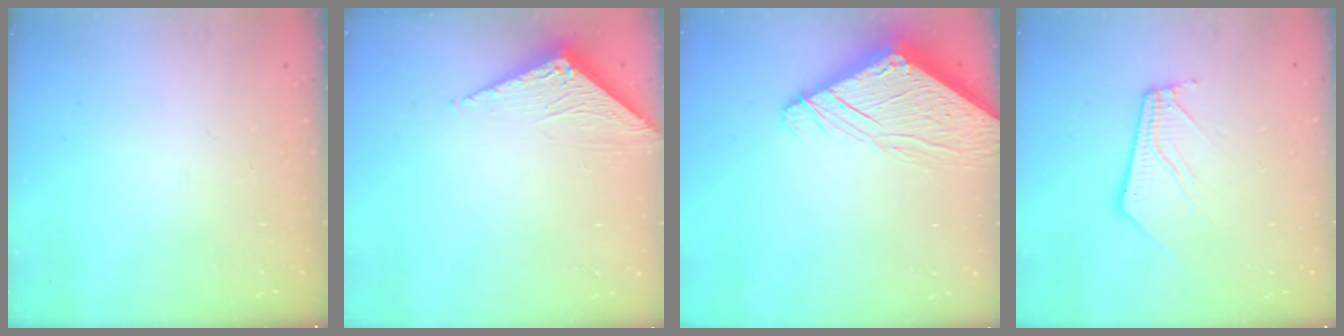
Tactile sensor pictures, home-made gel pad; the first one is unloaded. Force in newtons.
{"total": 3.3, "press": 3.3, "slide": 0.2}
{"total": 9.7, "press": 9.6, "slide": 1.0}
{"total": 8.2, "press": 8.1, "slide": 1.1}